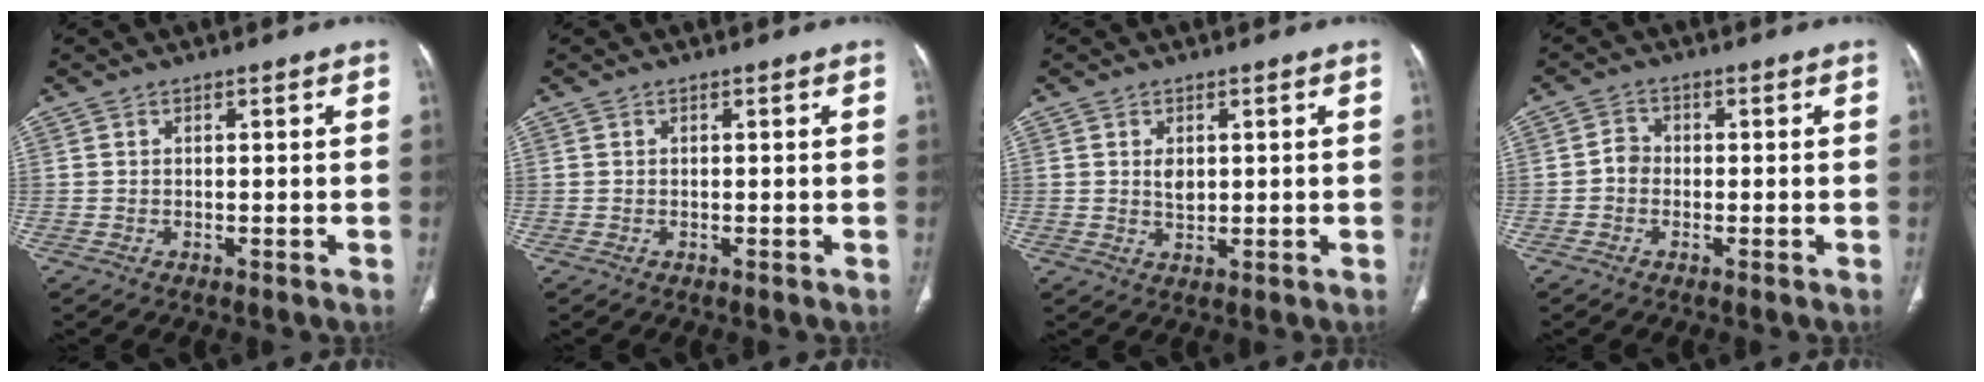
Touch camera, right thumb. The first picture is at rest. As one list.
[{"total": 0.0}, {"total": 2.6, "force": [0.7, 1.7, 1.9], "torque": [-0.023, -0.007, 0.014]}, {"total": 2.4, "force": [-0.6, 2.1, 1.1], "torque": [-0.009, 0.008, -0.019]}]